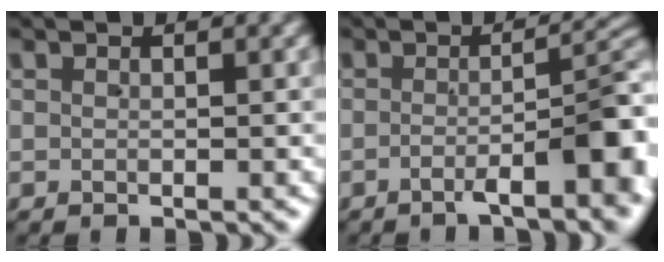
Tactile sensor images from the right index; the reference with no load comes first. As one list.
[{"total": 7.6, "force": [-2.9, 1.7, 6.8], "torque": [-0.079, -0.004, -0.045]}]